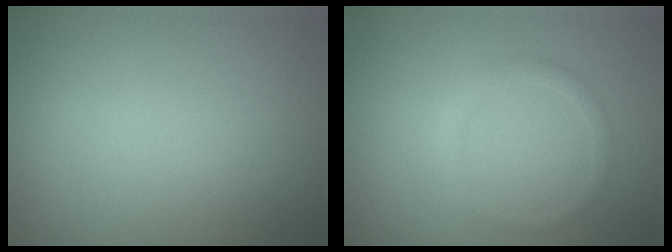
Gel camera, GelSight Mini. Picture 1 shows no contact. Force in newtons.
{"total": 1.2, "press": 1.2, "slide": 0.0}